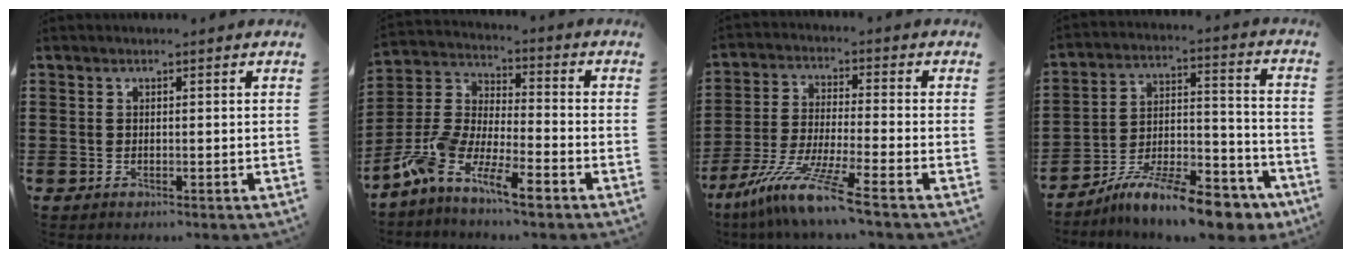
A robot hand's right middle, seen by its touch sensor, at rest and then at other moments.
{"total": 9.5, "force": [-7.2, 2.3, 5.8], "torque": [-0.146, -0.005, -0.150]}
{"total": 9.6, "force": [-7.5, -0.4, 6.0], "torque": [-0.133, -0.011, -0.153]}
{"total": 13.0, "force": [-10.8, 2.3, 6.9], "torque": [-0.108, 0.038, -0.198]}